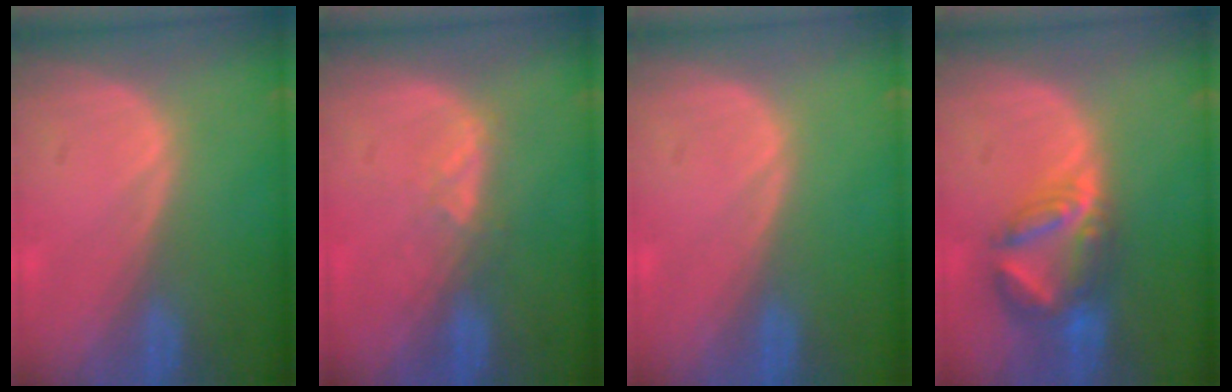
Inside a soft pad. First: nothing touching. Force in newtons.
{"total": 2.3, "press": 2.2, "slide": 0.9}
{"total": 0.0}
{"total": 6.8, "press": 6.6, "slide": 1.7}